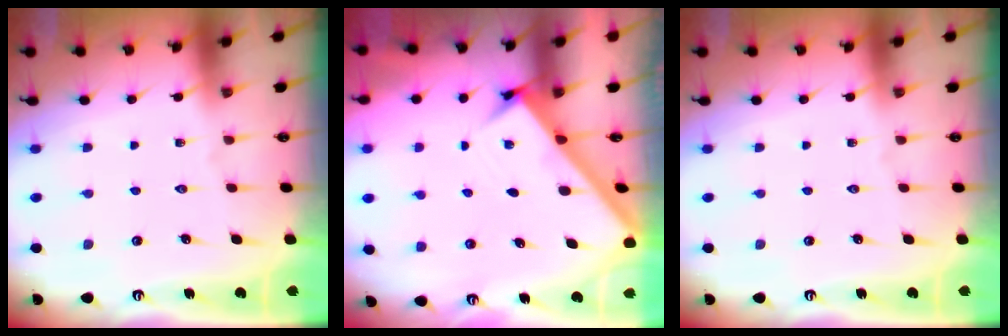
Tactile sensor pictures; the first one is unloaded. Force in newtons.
{"total": 2.9, "press": 2.9, "slide": 0.4}
{"total": 0.0}